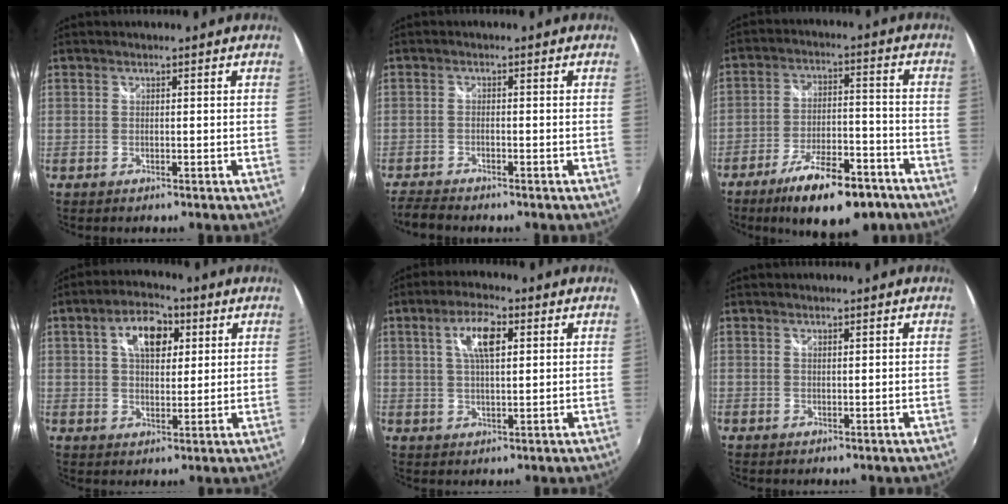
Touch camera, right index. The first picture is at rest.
{"total": 3.4, "force": [-3.1, 0.3, 1.4], "torque": [-0.038, -0.013, -0.063]}
{"total": 16.4, "force": [-11.5, 5.6, 10.3], "torque": [-0.180, -0.008, -0.169]}
{"total": 8.8, "force": [3.2, 5.0, 6.5], "torque": [-0.106, 0.024, 0.051]}
{"total": 7.2, "force": [2.4, 2.6, 6.2], "torque": [-0.113, 0.010, 0.043]}
{"total": 0.5, "force": [0.4, 0.1, 0.3], "torque": [-0.003, 0.000, 0.008]}